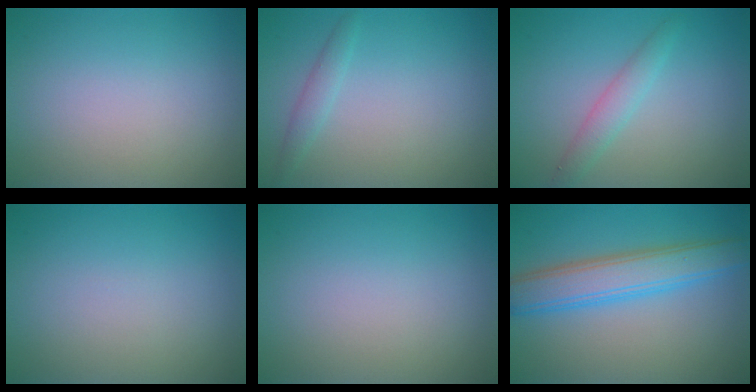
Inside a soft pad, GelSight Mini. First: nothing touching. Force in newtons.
{"total": 1.2, "press": 1.2, "slide": 0.0}
{"total": 2.5, "press": 2.5, "slide": 0.1}
{"total": 0.0}
{"total": 0.0}
{"total": 5.4, "press": 5.4, "slide": 0.1}